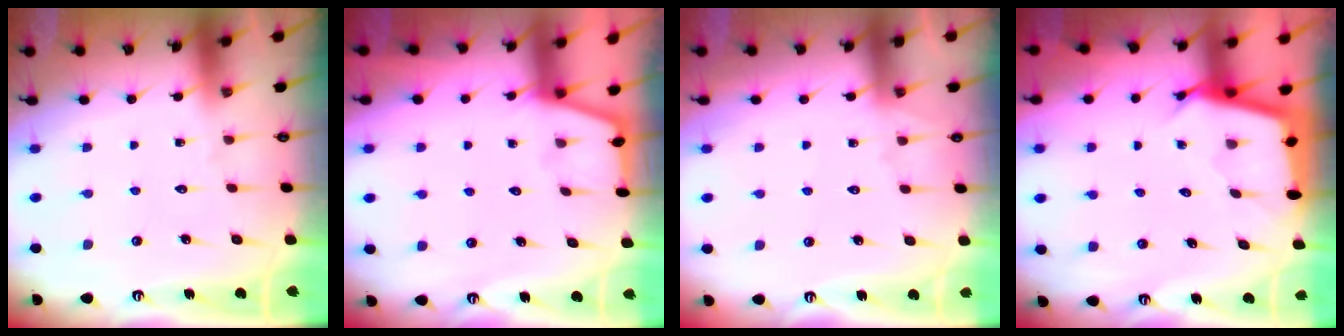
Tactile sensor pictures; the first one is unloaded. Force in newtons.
{"total": 1.2, "press": 1.2, "slide": 0.3}
{"total": 5.7, "press": 5.7, "slide": 0.7}
{"total": 2.8, "press": 2.8, "slide": 0.3}